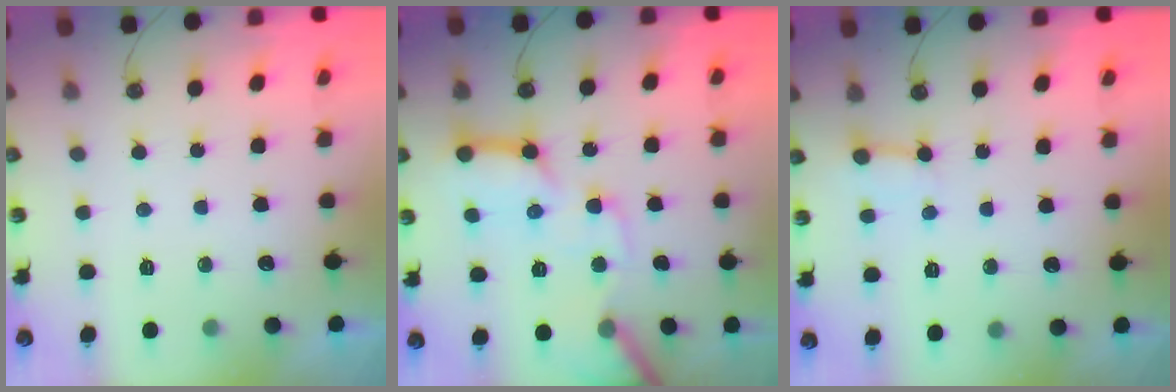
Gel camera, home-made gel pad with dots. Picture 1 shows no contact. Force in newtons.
{"total": 17.8, "press": 17.7, "slide": 1.5}
{"total": 2.9, "press": 2.9, "slide": 0.4}